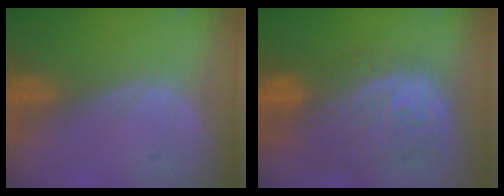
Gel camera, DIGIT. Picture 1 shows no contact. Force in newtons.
{"total": 12.2, "press": 10.9, "slide": 5.6}